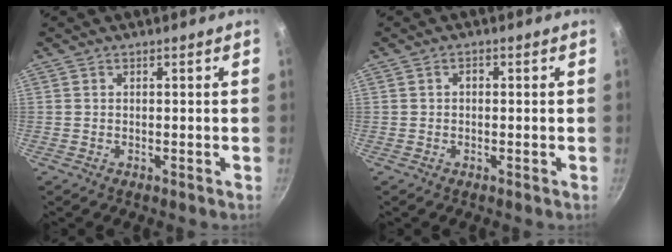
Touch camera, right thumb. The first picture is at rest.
{"total": 1.0, "force": [0.0, 0.7, 0.7], "torque": [-0.012, 0.007, -0.001]}